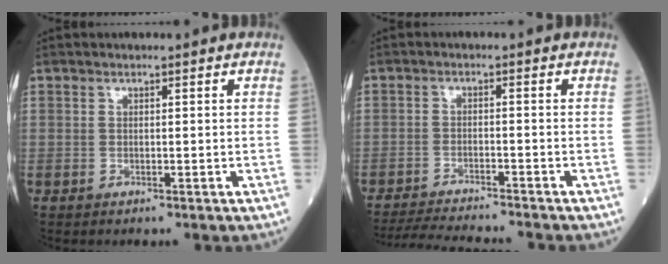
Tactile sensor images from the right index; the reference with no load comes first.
{"total": 9.5, "force": [-9.0, -0.5, 3.3], "torque": [-0.045, -0.014, -0.146]}